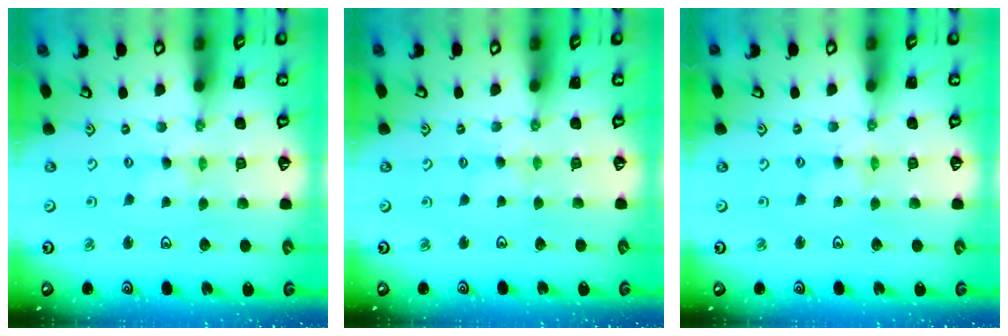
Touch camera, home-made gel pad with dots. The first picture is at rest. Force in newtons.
{"total": 1.7, "press": 1.7, "slide": 0.4}
{"total": 1.7, "press": 1.7, "slide": 0.2}